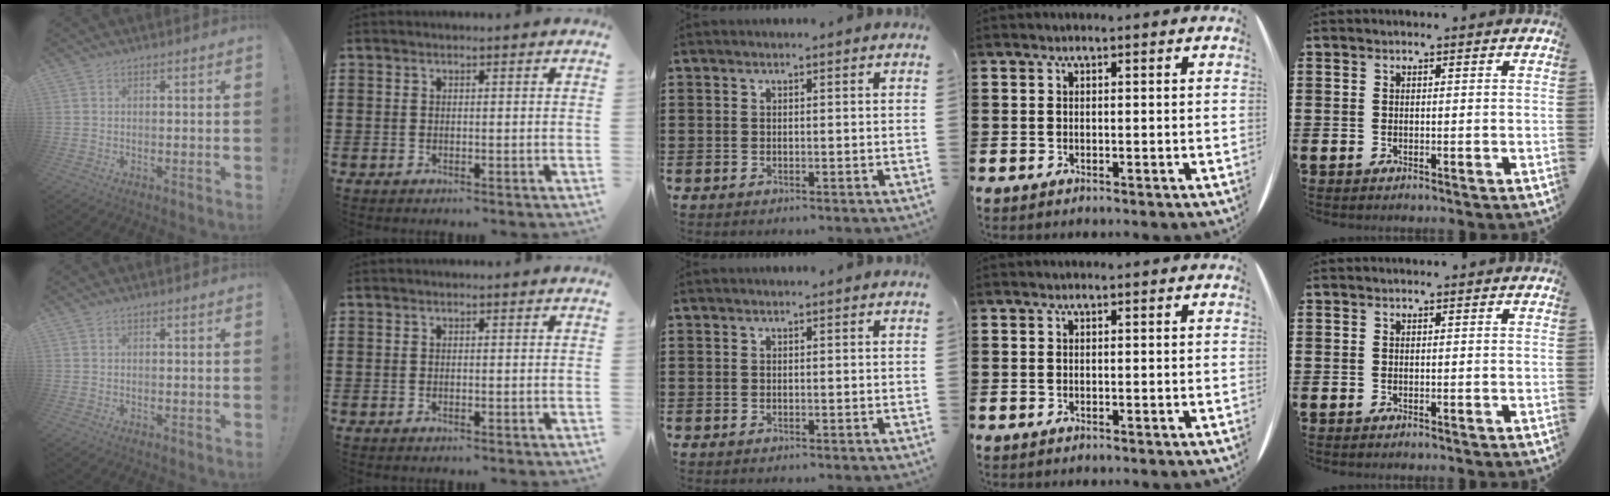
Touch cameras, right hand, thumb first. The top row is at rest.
{}